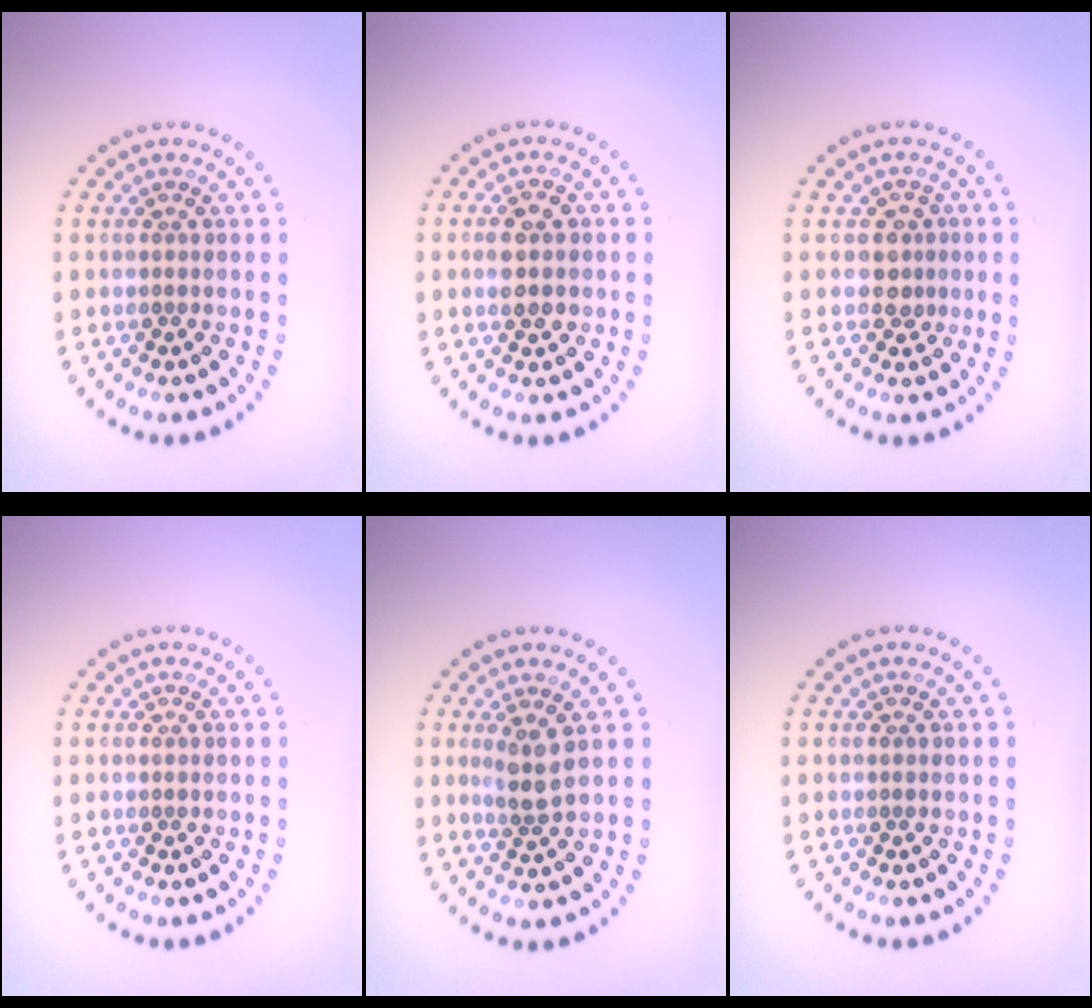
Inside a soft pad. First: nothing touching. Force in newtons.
{"total": 3.0, "press": 3.0, "slide": 0.1}
{"total": 1.9, "press": 1.6, "slide": 1.0}
{"total": 0.0}
{"total": 2.2, "press": 1.7, "slide": 1.5}
{"total": 0.0}